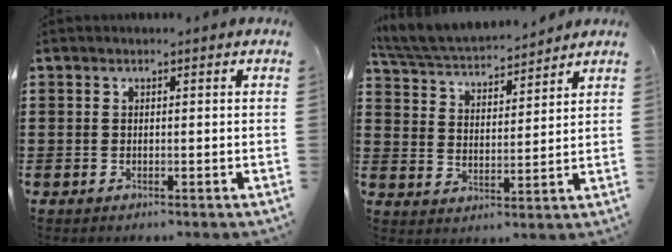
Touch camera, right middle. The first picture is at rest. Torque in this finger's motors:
{"motor_torque": [-0.03, 0.08, 0.06, 0.02]}